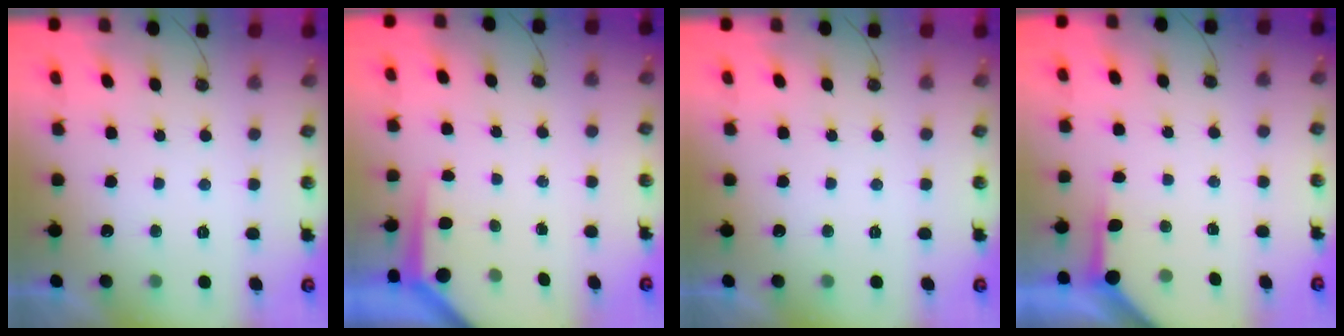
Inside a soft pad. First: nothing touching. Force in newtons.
{"total": 3.7, "press": 3.6, "slide": 0.3}
{"total": 0.0}
{"total": 3.9, "press": 3.9, "slide": 0.4}